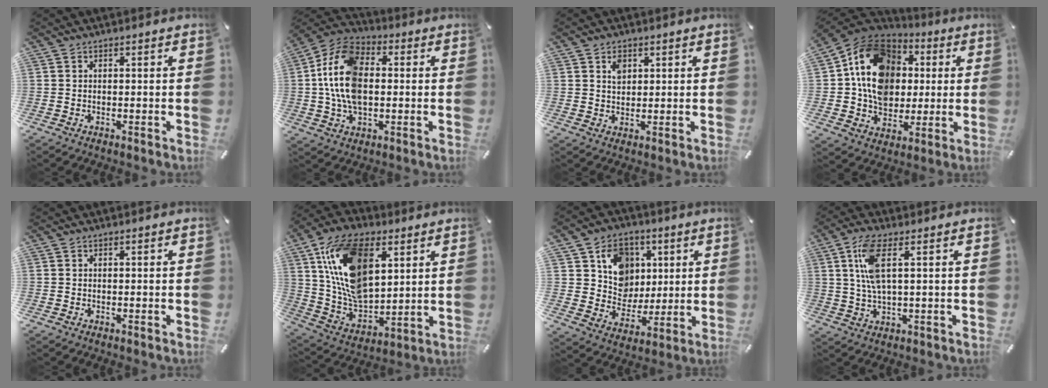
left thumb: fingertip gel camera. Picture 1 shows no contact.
{"total": 14.3, "force": [-0.1, 9.5, 10.7], "torque": [-0.250, 0.007, -0.004]}
{"total": 2.8, "force": [1.5, 2.2, 1.0], "torque": [-0.007, -0.004, 0.024]}
{"total": 16.5, "force": [1.6, 14.0, 8.5], "torque": [-0.153, 0.002, 0.033]}
{"total": 0.0}
{"total": 20.4, "force": [7.6, 12.9, 13.9], "torque": [-0.316, -0.019, 0.136]}
{"total": 12.7, "force": [3.8, 11.5, 4.0], "torque": [-0.060, -0.017, 0.077]}
{"total": 8.7, "force": [2.6, 3.1, 7.8], "torque": [-0.170, 0.000, 0.042]}